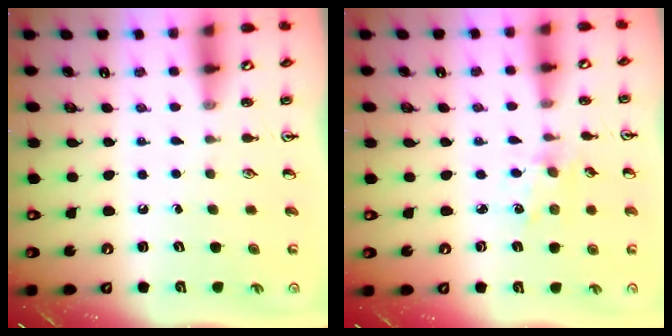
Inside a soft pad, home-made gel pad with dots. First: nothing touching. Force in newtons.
{"total": 2.1, "press": 2.0, "slide": 0.3}